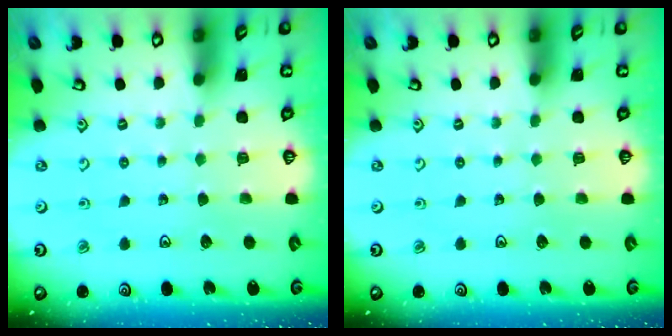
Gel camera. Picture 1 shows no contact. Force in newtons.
{"total": 0.0}